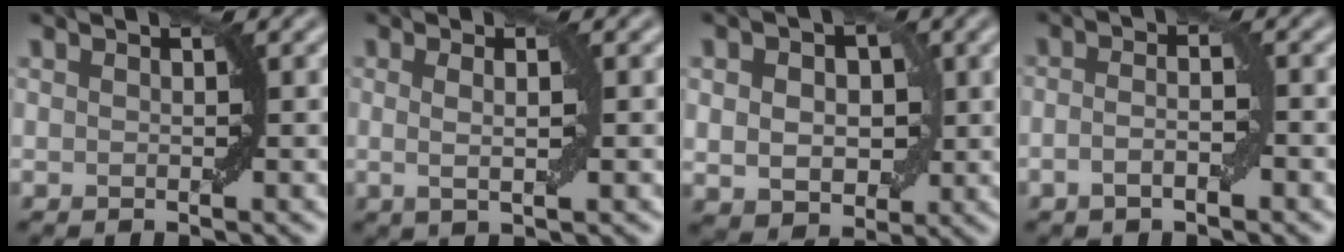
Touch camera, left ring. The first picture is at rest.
{"total": 2.1, "force": [0.2, 0.4, 2.1], "torque": [-0.032, -0.004, 0.001]}
{"total": 5.8, "force": [0.6, 4.2, 4.0], "torque": [-0.045, 0.004, 0.005]}
{"total": 2.3, "force": [-0.9, 0.6, 2.1], "torque": [-0.040, 0.003, -0.020]}